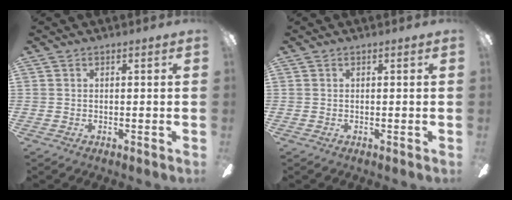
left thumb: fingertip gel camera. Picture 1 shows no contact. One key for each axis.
{"total": 0.0}